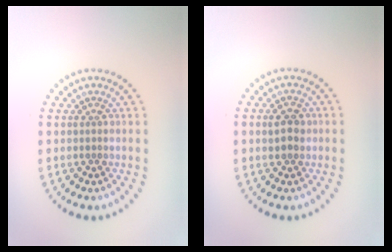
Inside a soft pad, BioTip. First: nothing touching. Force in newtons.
{"total": 2.1, "press": 2.1, "slide": 0.2}